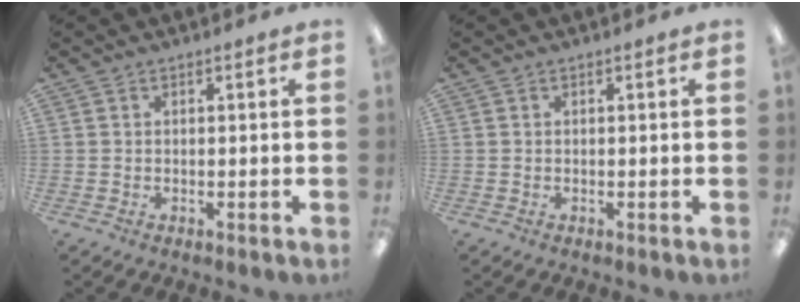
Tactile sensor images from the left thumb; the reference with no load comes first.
{"total": 0.0}